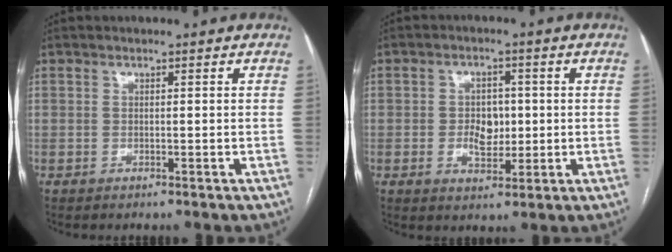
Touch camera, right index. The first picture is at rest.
{"total": 4.8, "force": [-0.1, 3.2, 3.5], "torque": [-0.057, 0.009, 0.009]}